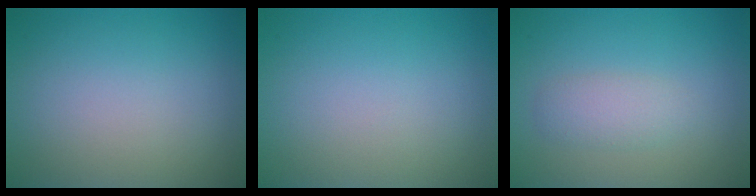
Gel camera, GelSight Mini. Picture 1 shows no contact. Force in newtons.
{"total": 0.0}
{"total": 2.1, "press": 2.1, "slide": 0.0}